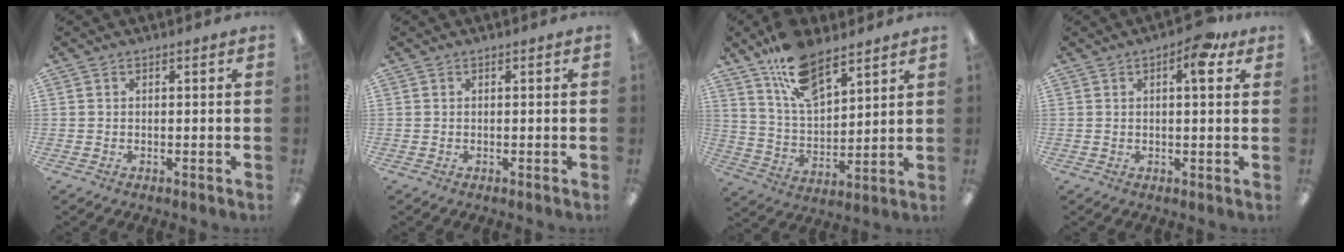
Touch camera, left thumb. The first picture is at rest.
{"total": 0.0}
{"total": 15.0, "force": [10.5, 6.6, 8.3], "torque": [-0.153, -0.048, 0.192]}
{"total": 6.8, "force": [3.2, 2.5, 5.4], "torque": [-0.064, -0.010, 0.044]}